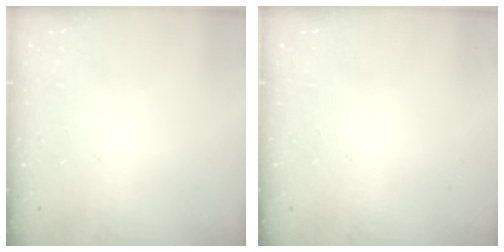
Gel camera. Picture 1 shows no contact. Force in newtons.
{"total": 0.0}